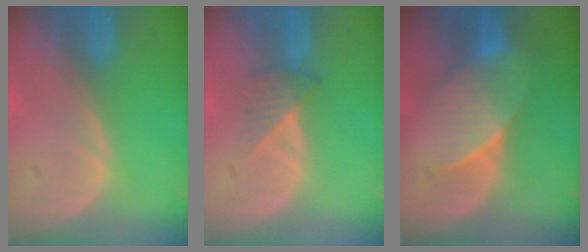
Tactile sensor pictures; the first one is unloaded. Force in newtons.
{"total": 3.4, "press": 3.1, "slide": 1.4}
{"total": 7.1, "press": 6.9, "slide": 1.3}